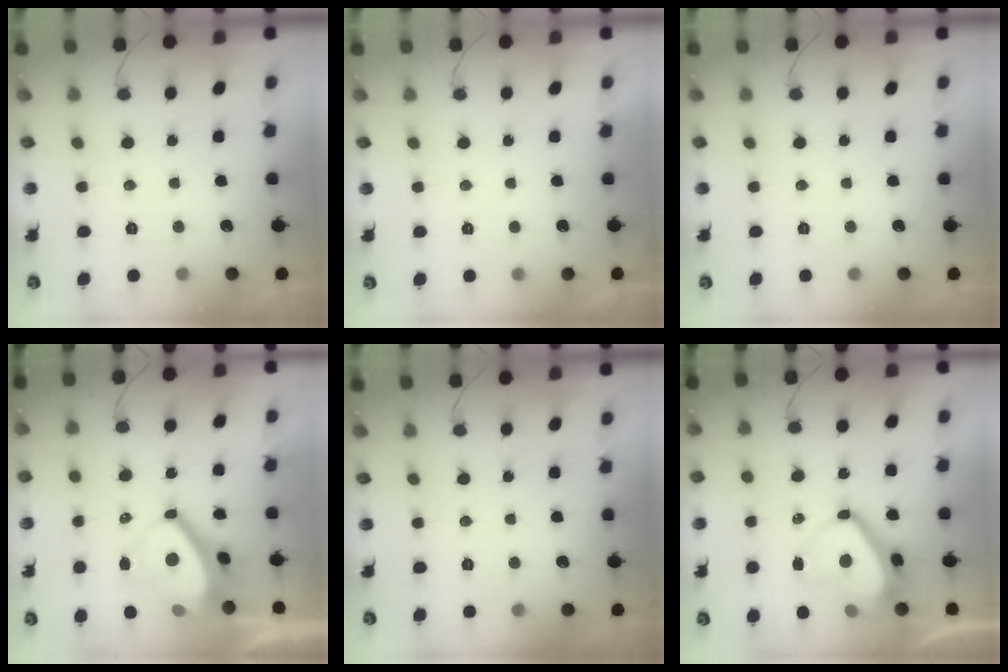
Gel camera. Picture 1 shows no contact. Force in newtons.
{"total": 2.3, "press": 2.2, "slide": 0.3}
{"total": 0.0}
{"total": 7.4, "press": 7.3, "slide": 0.9}
{"total": 0.0}
{"total": 11.7, "press": 11.6, "slide": 1.5}